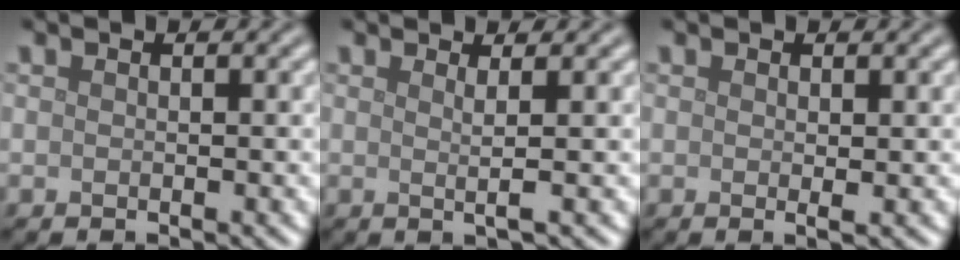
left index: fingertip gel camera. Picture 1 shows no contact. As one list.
[{"total": 1.7, "force": [0.5, 0.4, 1.6], "torque": [-0.029, 0.000, -0.001]}, {"total": 0.7, "force": [0.2, 0.0, 0.7], "torque": [-0.011, -0.003, 0.001]}]